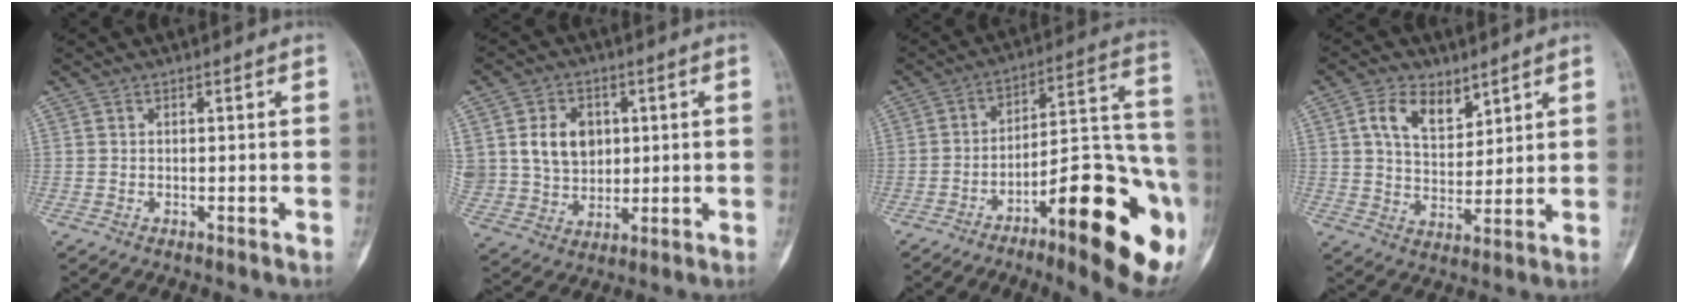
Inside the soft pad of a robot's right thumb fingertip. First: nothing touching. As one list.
[{"total": 12.5, "force": [2.6, 10.1, 6.9], "torque": [-0.094, -0.006, 0.062]}, {"total": 24.8, "force": [-11.1, 7.0, 21.0], "torque": [-0.230, 0.075, -0.156]}, {"total": 9.0, "force": [4.6, 5.4, 5.6], "torque": [-0.073, -0.024, 0.086]}]